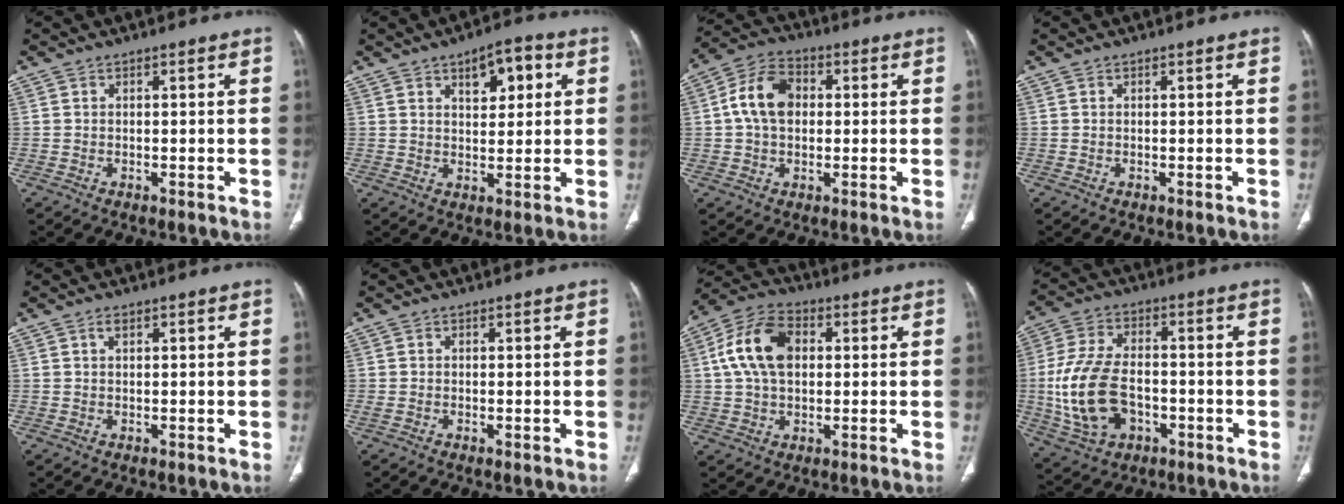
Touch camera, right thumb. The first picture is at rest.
{"total": 7.6, "force": [3.2, 3.8, 5.8], "torque": [-0.058, -0.006, 0.043]}
{"total": 9.9, "force": [0.9, 7.0, 7.0], "torque": [-0.121, 0.022, 0.009]}
{"total": 0.0}
{"total": 1.2, "force": [0.6, 0.5, 0.9], "torque": [-0.016, 0.003, 0.010]}
{"total": 0.9, "force": [-0.2, 0.4, 0.8], "torque": [-0.020, -0.001, -0.003]}
{"total": 12.5, "force": [2.1, 8.1, 9.3], "torque": [-0.170, 0.020, 0.032]}
{"total": 15.6, "force": [-2.8, 10.0, 11.7], "torque": [-0.237, 0.015, -0.041]}